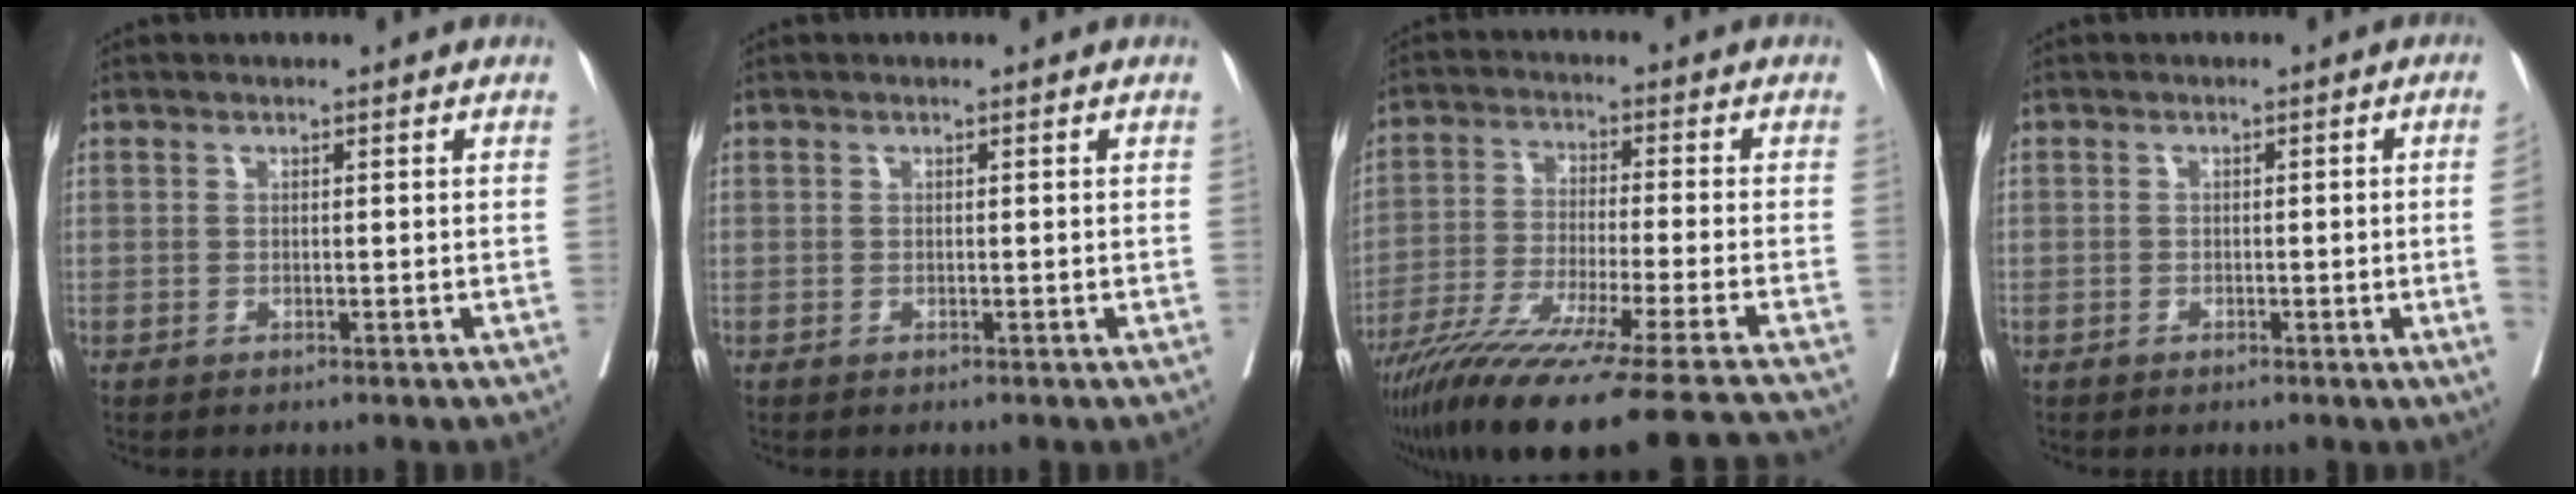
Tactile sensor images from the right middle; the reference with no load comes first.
{"total": 0.0}
{"total": 22.1, "force": [-18.2, -1.9, 12.4], "torque": [-0.176, -0.070, -0.295]}
{"total": 2.9, "force": [-0.6, -0.6, 2.7], "torque": [-0.035, 0.001, -0.008]}